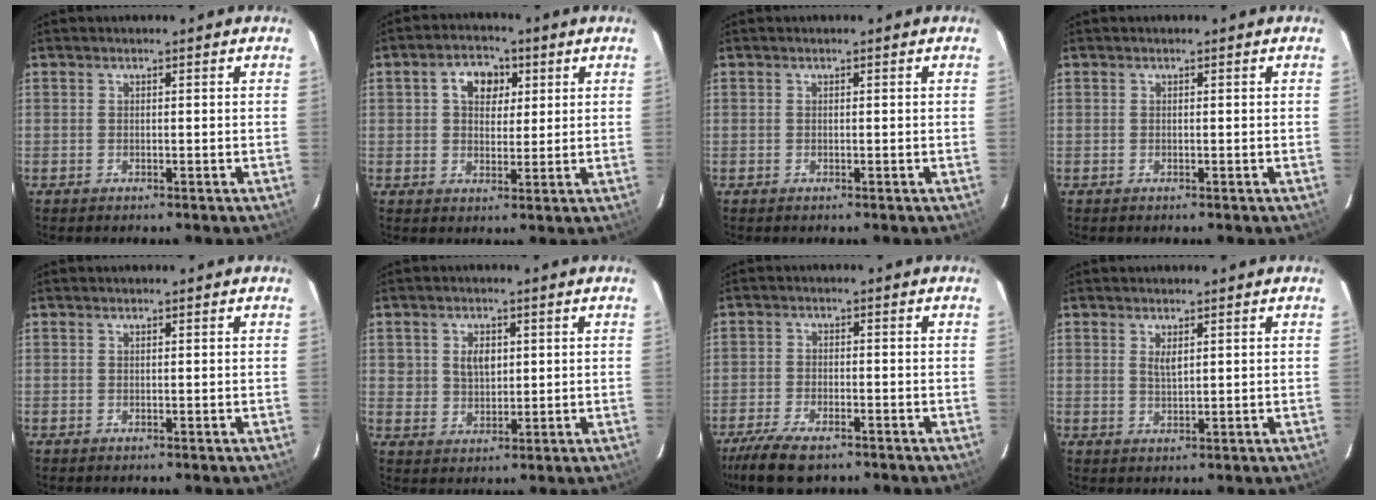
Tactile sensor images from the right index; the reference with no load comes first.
{"total": 6.4, "force": [2.2, 4.7, 3.8], "torque": [-0.062, 0.021, 0.036]}
{"total": 0.0}
{"total": 0.0}
{"total": 0.0}
{"total": 4.5, "force": [1.2, 3.6, 2.5], "torque": [-0.044, 0.006, 0.028]}
{"total": 9.7, "force": [-7.2, 3.4, 5.4], "torque": [-0.136, -0.024, -0.133]}
{"total": 2.1, "force": [1.0, 0.8, 1.7], "torque": [-0.030, -0.002, 0.018]}